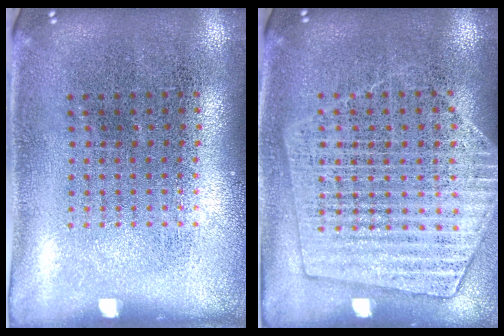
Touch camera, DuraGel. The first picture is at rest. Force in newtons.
{"total": 1.4, "press": 1.4, "slide": 0.3}